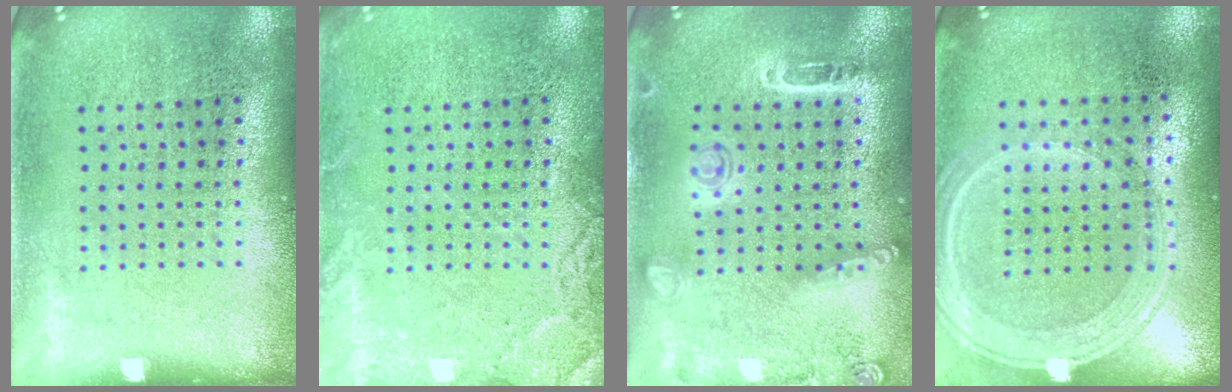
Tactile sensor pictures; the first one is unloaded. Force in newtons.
{"total": 2.6, "press": 2.6, "slide": 0.4}
{"total": 1.6, "press": 1.4, "slide": 0.7}
{"total": 1.2, "press": 1.2, "slide": 0.3}